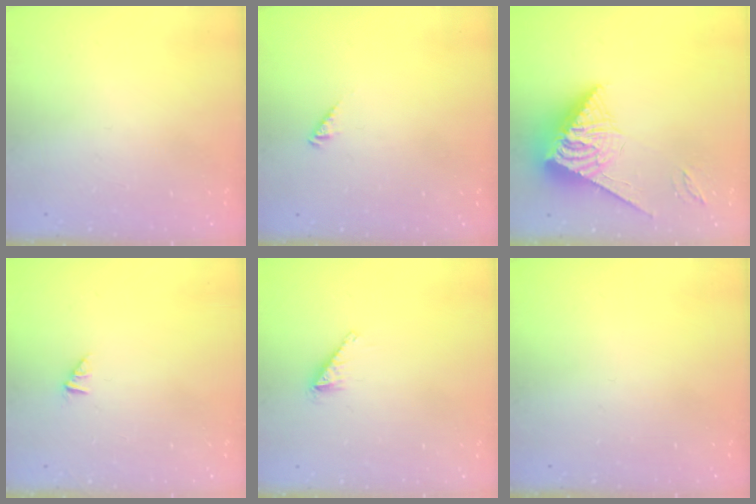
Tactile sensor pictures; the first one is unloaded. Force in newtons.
{"total": 1.7, "press": 1.7, "slide": 0.4}
{"total": 11.5, "press": 11.4, "slide": 1.3}
{"total": 0.0}
{"total": 1.2, "press": 1.2, "slide": 0.1}
{"total": 0.0}